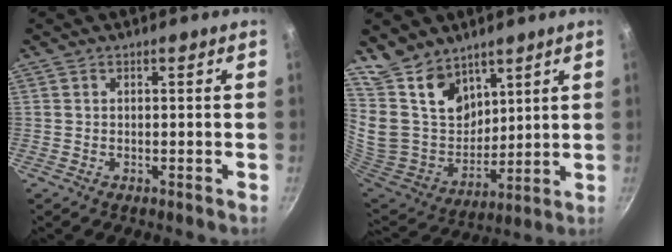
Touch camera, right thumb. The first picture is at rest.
{"total": 17.1, "force": [11.5, 10.9, 6.5], "torque": [-0.087, -0.082, 0.232]}